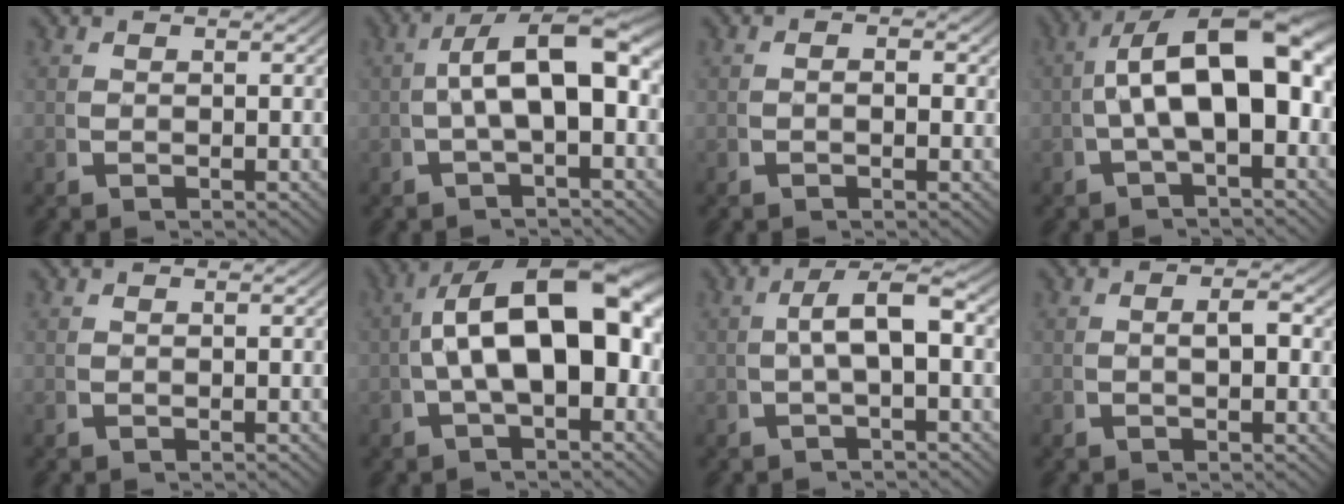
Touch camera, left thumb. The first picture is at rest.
{"total": 8.7, "force": [0.6, 4.3, 7.6], "torque": [-0.112, 0.002, 0.004]}
{"total": 0.9, "force": [-0.2, 0.4, 0.8], "torque": [-0.014, -0.001, -0.007]}
{"total": 13.2, "force": [0.8, 7.2, 11.0], "torque": [-0.171, -0.012, 0.009]}
{"total": 0.0}
{"total": 14.7, "force": [1.0, 8.4, 12.1], "torque": [-0.188, -0.016, 0.013]}
{"total": 5.0, "force": [0.0, 2.0, 4.6], "torque": [-0.084, 0.004, -0.001]}
{"total": 2.0, "force": [-0.1, 0.8, 1.8], "torque": [-0.026, 0.000, -0.003]}